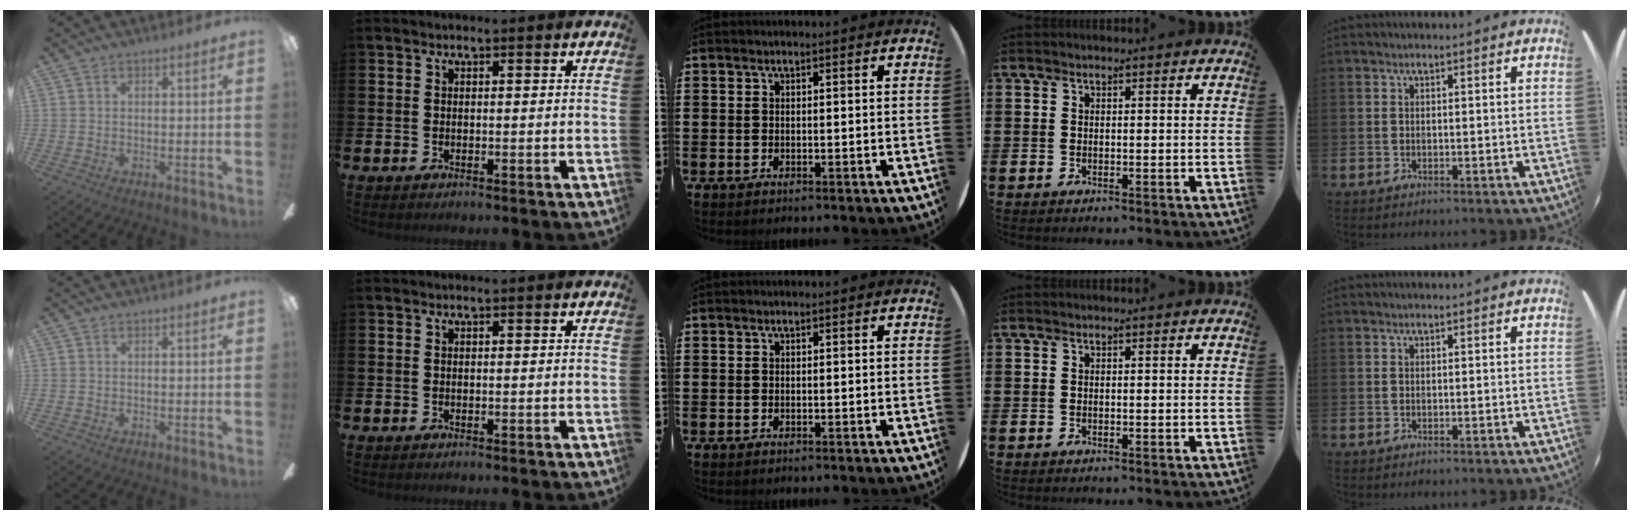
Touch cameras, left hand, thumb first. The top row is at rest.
{}